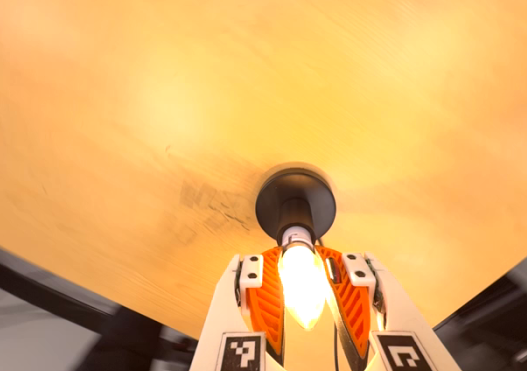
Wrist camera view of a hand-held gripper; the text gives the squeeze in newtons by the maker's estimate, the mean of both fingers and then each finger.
{"total": 24.9, "left": 28.4, "right": 21.4}